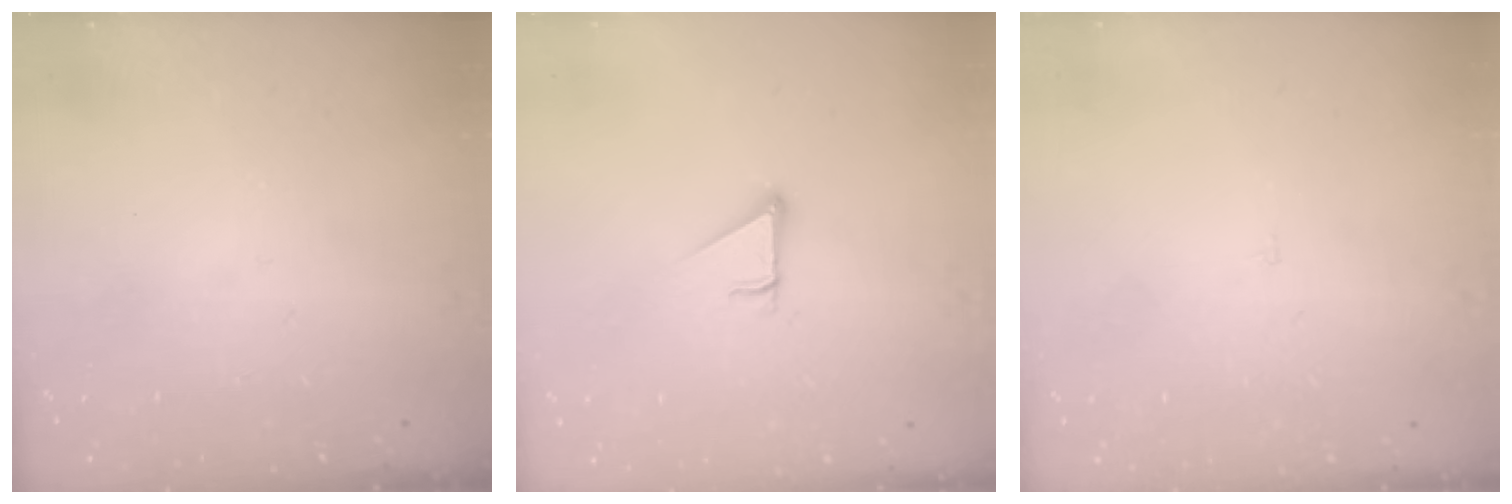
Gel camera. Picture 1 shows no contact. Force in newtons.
{"total": 2.9, "press": 2.8, "slide": 0.2}
{"total": 1.8, "press": 1.8, "slide": 0.1}